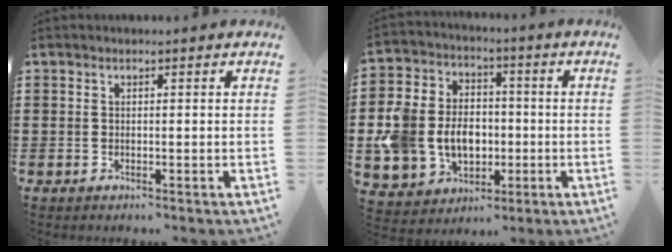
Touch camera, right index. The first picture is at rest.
{"total": 10.0, "force": [-1.5, 8.6, 4.9], "torque": [-0.140, 0.021, -0.022]}